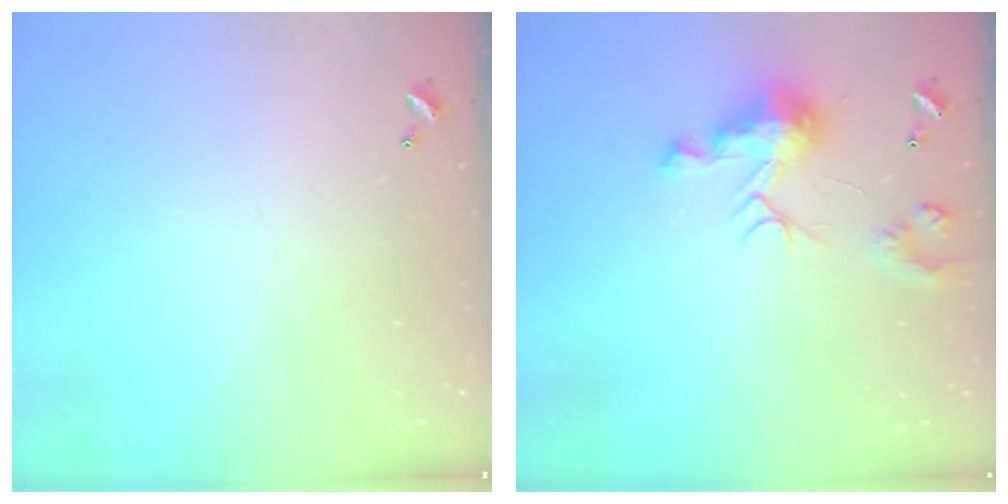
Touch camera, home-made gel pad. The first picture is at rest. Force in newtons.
{"total": 9.7, "press": 9.7, "slide": 0.8}